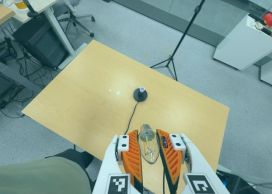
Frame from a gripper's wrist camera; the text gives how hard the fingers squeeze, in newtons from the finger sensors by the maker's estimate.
{"total": 20.2, "left": 22.7, "right": 17.7}